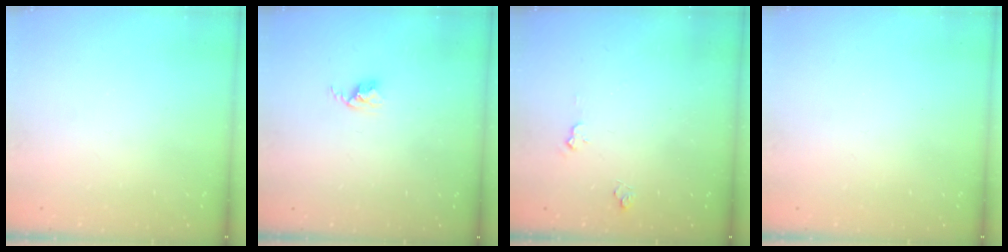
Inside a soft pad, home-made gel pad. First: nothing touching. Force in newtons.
{"total": 2.6, "press": 2.6, "slide": 0.4}
{"total": 4.7, "press": 4.7, "slide": 0.5}
{"total": 0.0}